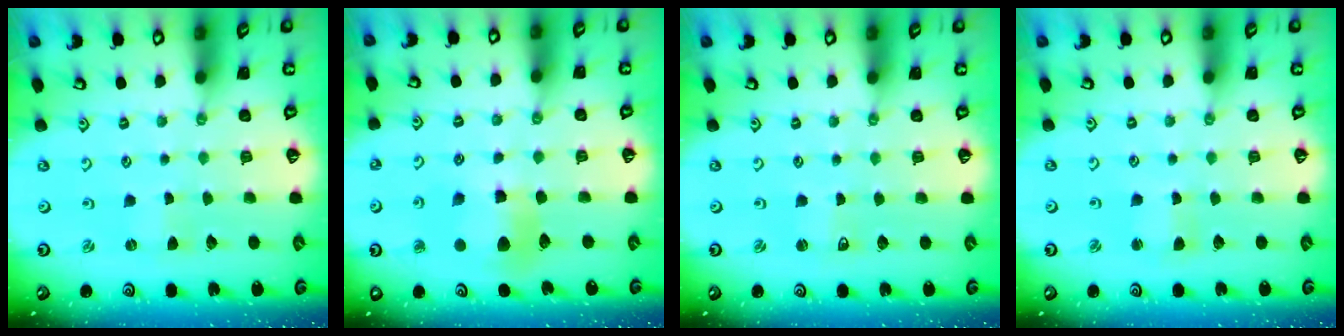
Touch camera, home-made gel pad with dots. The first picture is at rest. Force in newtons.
{"total": 9.3, "press": 9.2, "slide": 1.5}
{"total": 1.4, "press": 1.4, "slide": 0.0}
{"total": 1.5, "press": 1.5, "slide": 0.3}